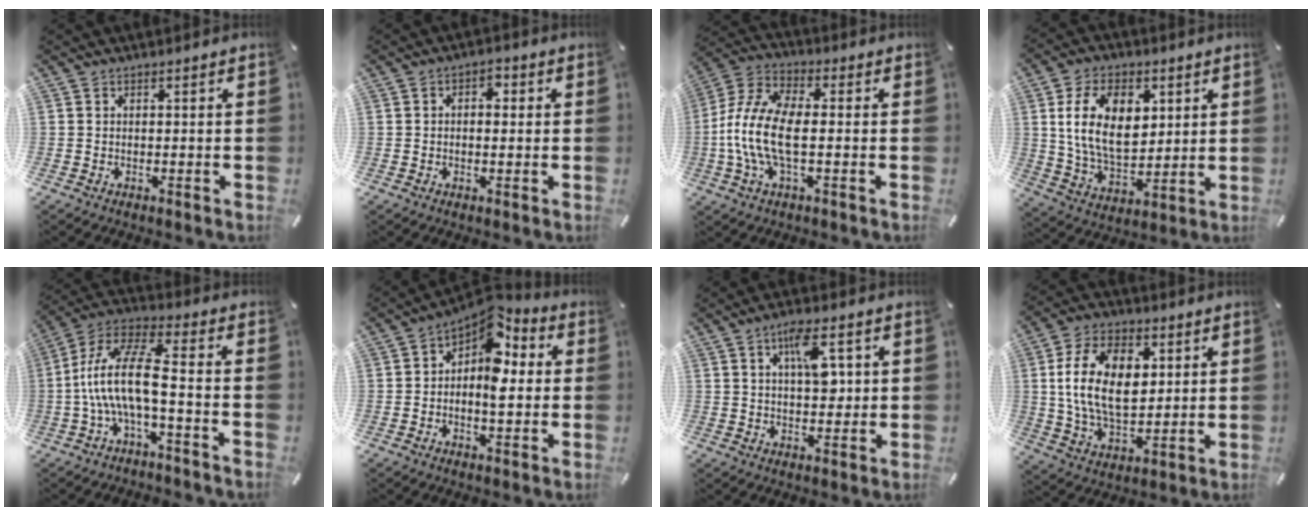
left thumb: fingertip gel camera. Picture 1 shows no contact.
{"total": 2.7, "force": [-0.1, 1.9, 1.9], "torque": [-0.022, 0.005, -0.009]}
{"total": 12.8, "force": [-1.9, 5.9, 11.2], "torque": [-0.245, -0.008, -0.034]}
{"total": 15.6, "force": [4.4, 10.2, 10.9], "torque": [-0.213, 0.003, 0.078]}
{"total": 14.0, "force": [-2.7, 4.5, 12.9], "torque": [-0.271, -0.004, -0.050]}
{"total": 10.4, "force": [2.8, 6.3, 7.8], "torque": [-0.113, -0.040, 0.046]}
{"total": 8.9, "force": [2.9, 4.4, 7.2], "torque": [-0.105, -0.005, 0.043]}
{"total": 16.4, "force": [3.5, 10.5, 12.1], "torque": [-0.242, 0.011, 0.060]}